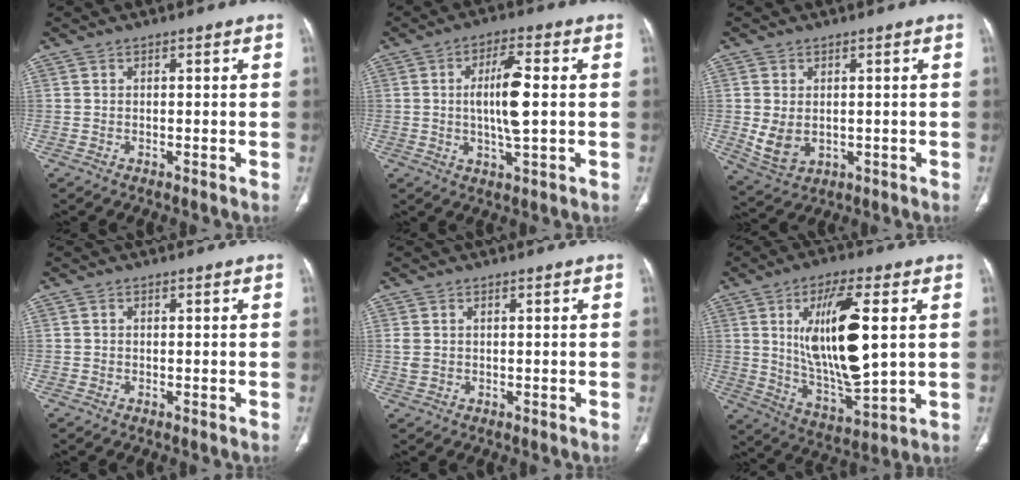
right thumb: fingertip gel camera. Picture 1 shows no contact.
{"total": 9.1, "force": [0.5, 2.5, 8.8], "torque": [-0.161, -0.002, 0.005]}
{"total": 6.4, "force": [-0.2, 4.8, 4.3], "torque": [-0.076, -0.008, 0.015]}
{"total": 0.0}
{"total": 1.8, "force": [0.2, 1.3, 1.2], "torque": [-0.037, 0.008, 0.010]}
{"total": 18.7, "force": [3.7, 6.4, 17.2], "torque": [-0.297, -0.024, 0.073]}